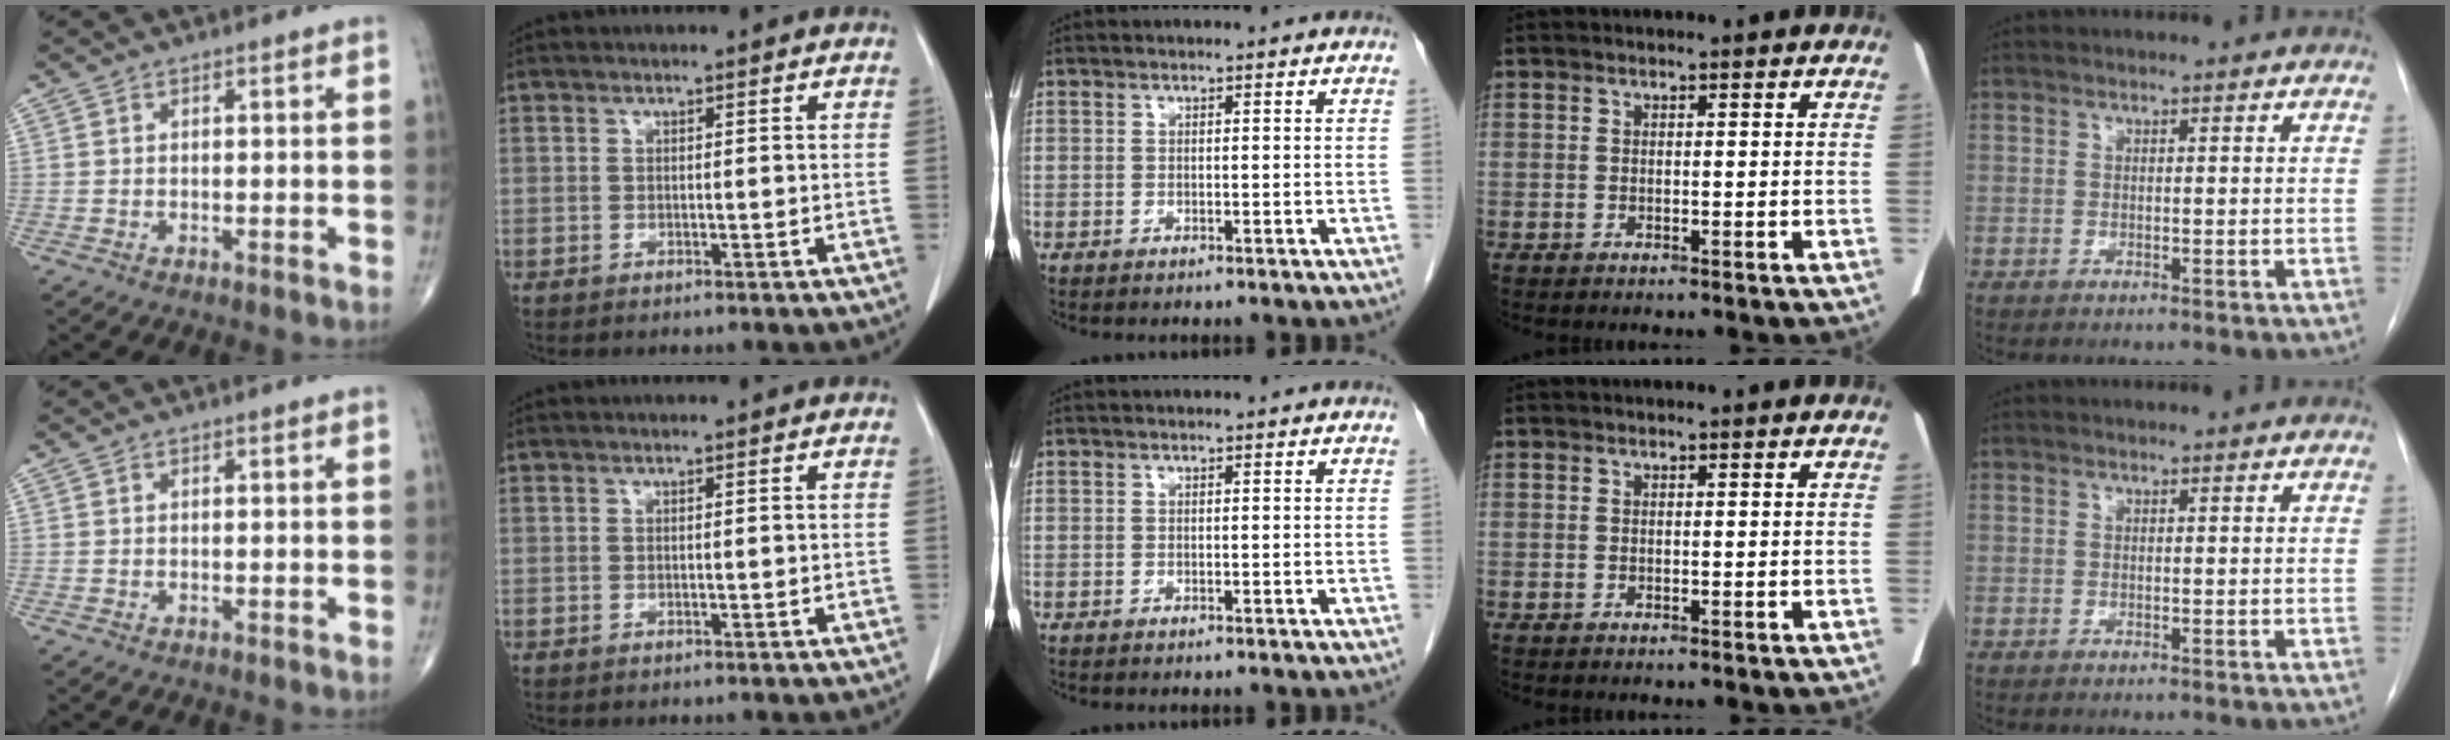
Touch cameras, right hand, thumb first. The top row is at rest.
{}